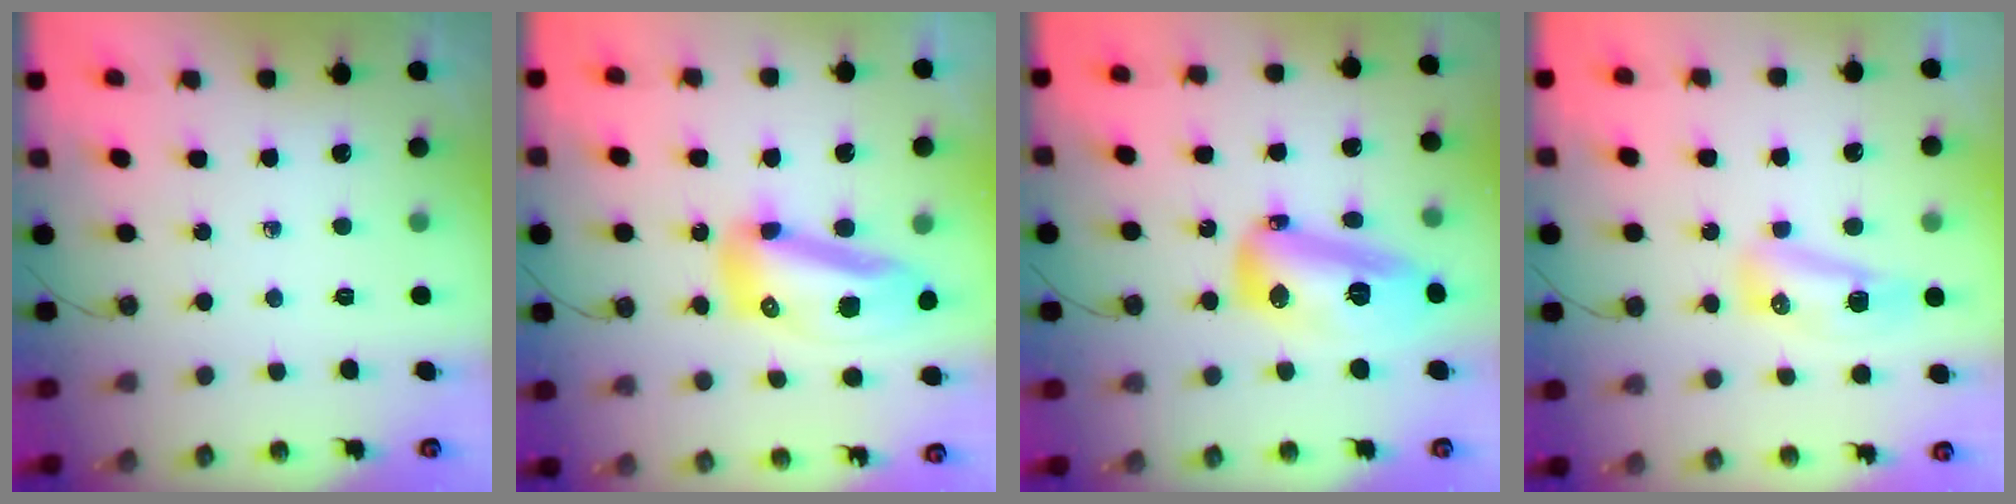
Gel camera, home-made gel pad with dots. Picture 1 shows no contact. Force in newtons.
{"total": 14.5, "press": 14.4, "slide": 1.8}
{"total": 16.5, "press": 16.4, "slide": 1.2}
{"total": 9.3, "press": 8.8, "slide": 3.2}